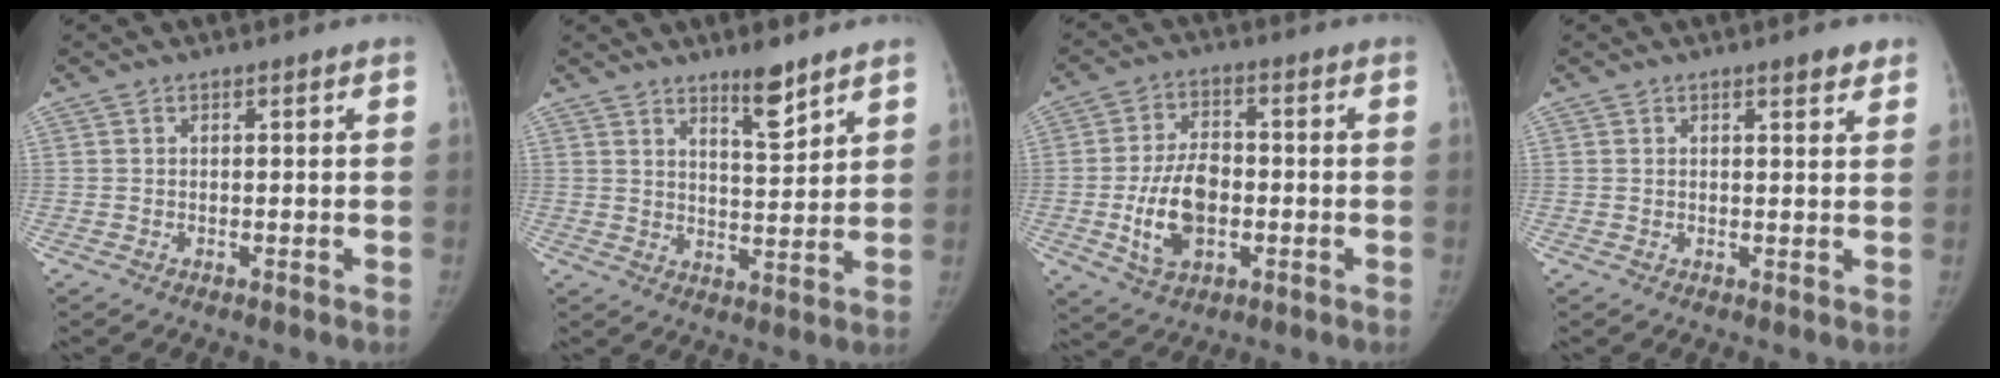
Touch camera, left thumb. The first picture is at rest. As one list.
[{"total": 6.6, "force": [5.0, 1.4, 4.1], "torque": [-0.051, -0.042, 0.079]}, {"total": 11.0, "force": [-2.3, 6.8, 8.4], "torque": [-0.138, 0.011, -0.037]}, {"total": 2.8, "force": [2.0, 0.7, 1.9], "torque": [-0.011, -0.010, 0.024]}]